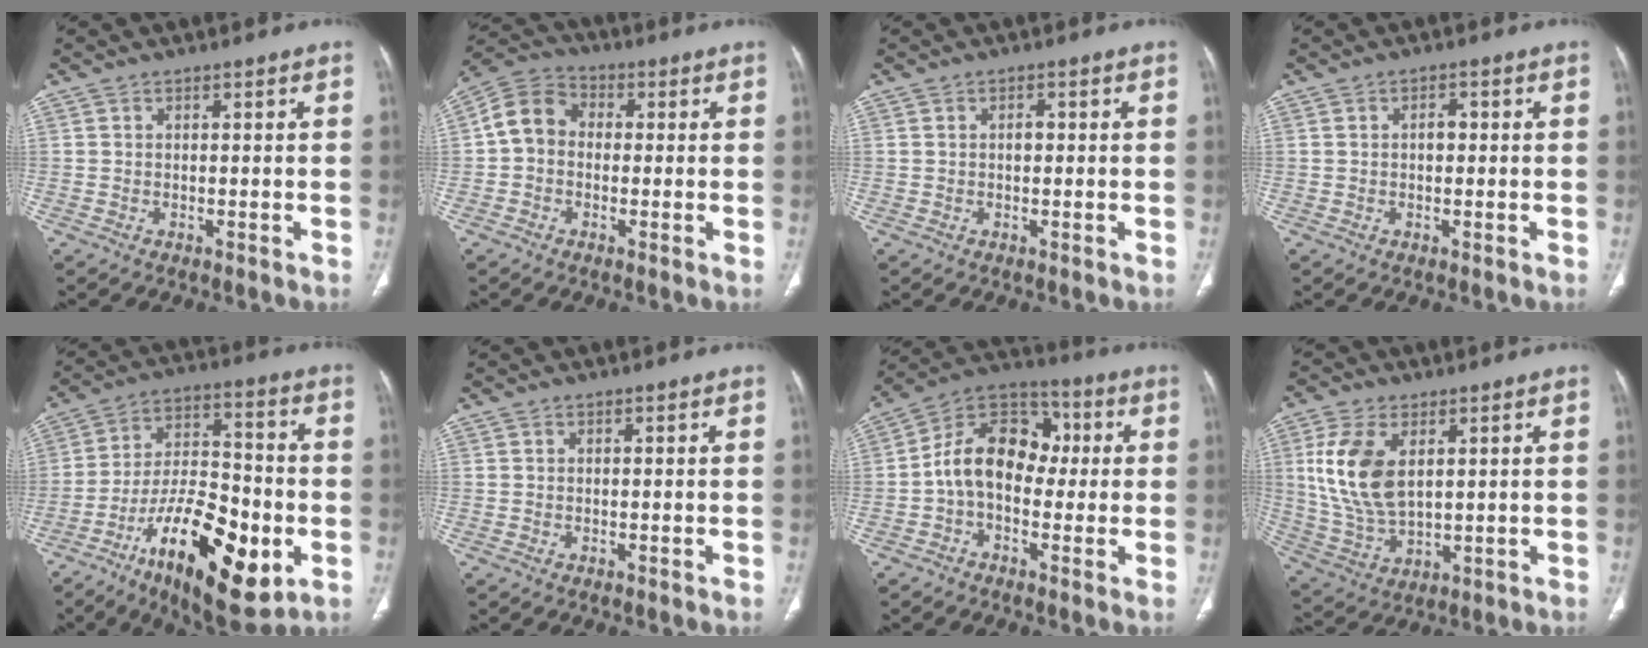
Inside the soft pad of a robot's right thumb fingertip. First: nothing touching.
{"total": 8.1, "force": [-0.1, 6.7, 4.6], "torque": [-0.072, 0.027, -0.019]}
{"total": 1.6, "force": [0.1, 1.0, 1.2], "torque": [-0.018, 0.006, 0.000]}
{"total": 2.3, "force": [0.1, 1.5, 1.7], "torque": [-0.025, 0.010, 0.000]}
{"total": 23.4, "force": [-8.6, 9.7, 19.5], "torque": [-0.304, 0.036, -0.133]}
{"total": 0.0}
{"total": 13.6, "force": [-0.4, 9.4, 9.8], "torque": [-0.137, 0.041, -0.022]}
{"total": 13.2, "force": [3.4, 7.4, 10.4], "torque": [-0.212, -0.012, 0.075]}